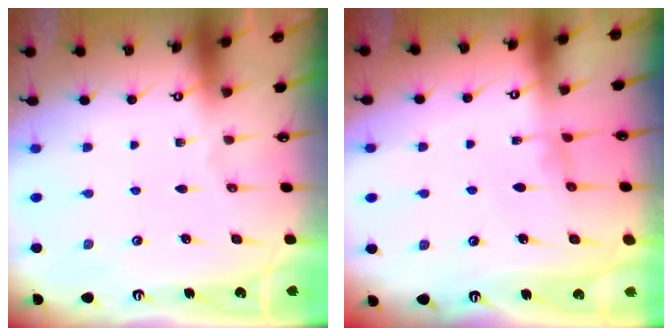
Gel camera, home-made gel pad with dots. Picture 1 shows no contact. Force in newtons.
{"total": 1.0, "press": 0.9, "slide": 0.3}